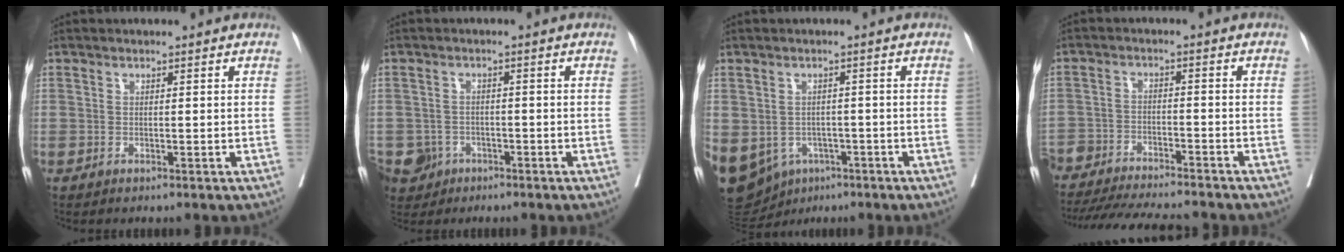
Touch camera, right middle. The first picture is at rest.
{"total": 5.6, "force": [-3.2, 4.5, 1.2], "torque": [-0.021, 0.005, -0.048]}
{"total": 26.3, "force": [-10.7, 21.0, 11.5], "torque": [-0.392, -0.014, -0.146]}
{"total": 18.9, "force": [-17.0, 2.8, 7.6], "torque": [-0.168, -0.029, -0.254]}